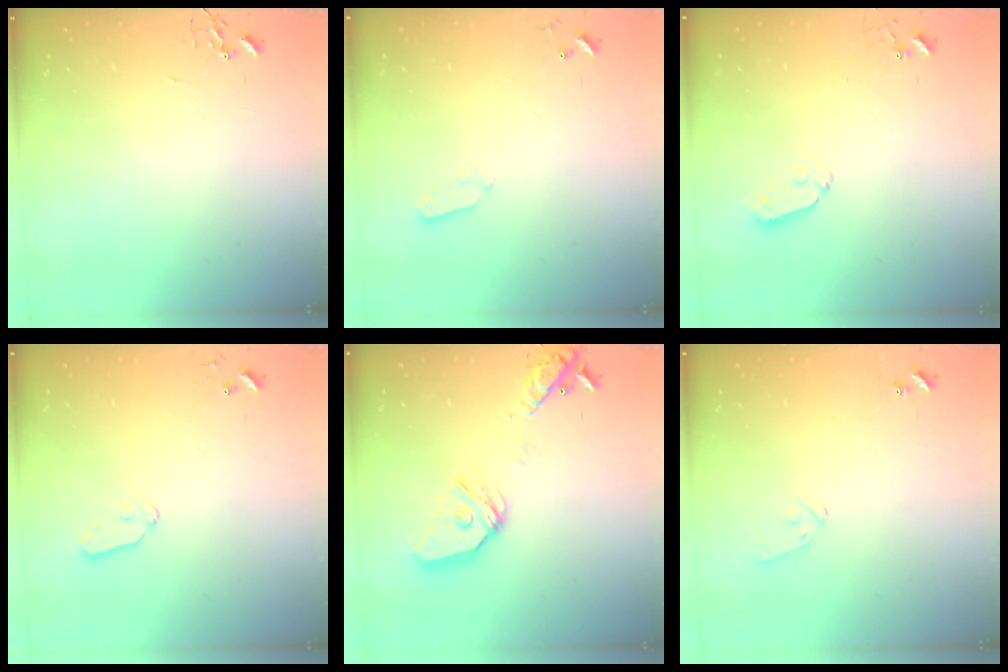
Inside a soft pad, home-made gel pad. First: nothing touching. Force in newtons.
{"total": 4.6, "press": 4.5, "slide": 0.9}
{"total": 3.7, "press": 3.6, "slide": 0.5}
{"total": 6.8, "press": 6.7, "slide": 0.8}
{"total": 17.0, "press": 16.8, "slide": 2.6}
{"total": 6.7, "press": 6.7, "slide": 0.7}